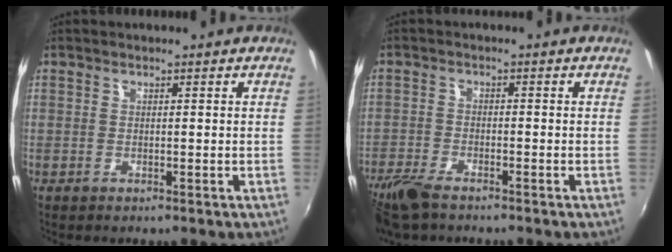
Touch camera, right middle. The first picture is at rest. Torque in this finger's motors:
{"motor_torque": [0.38, -0.38, 0.15, 0.09]}